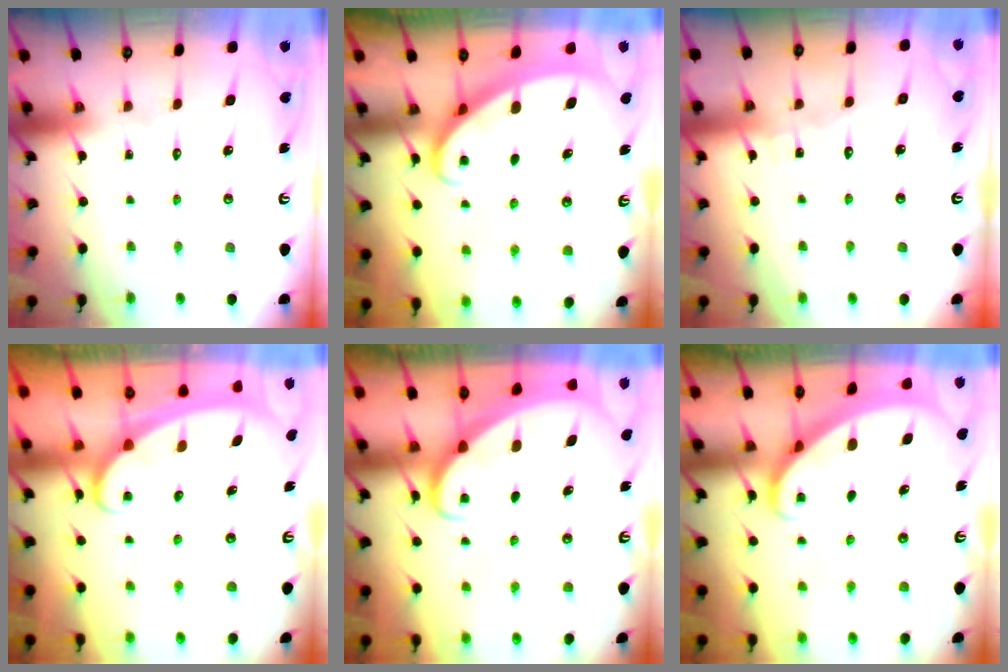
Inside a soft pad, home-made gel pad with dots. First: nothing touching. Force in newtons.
{"total": 2.3, "press": 2.3, "slide": 0.2}
{"total": 5.5, "press": 5.5, "slide": 0.6}
{"total": 2.3, "press": 2.3, "slide": 0.2}
{"total": 2.5, "press": 2.5, "slide": 0.2}
{"total": 1.9, "press": 1.9, "slide": 0.0}